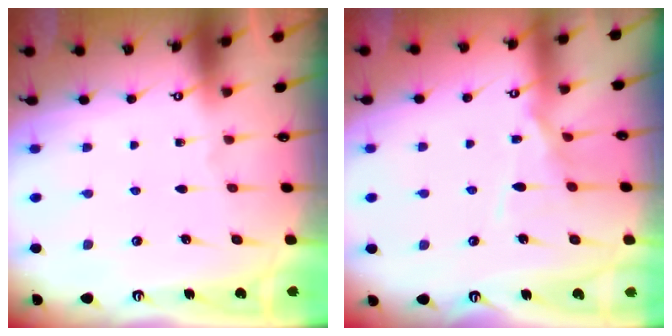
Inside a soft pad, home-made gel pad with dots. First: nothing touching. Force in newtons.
{"total": 9.6, "press": 9.6, "slide": 0.9}